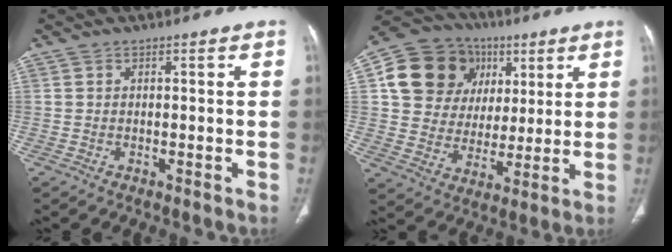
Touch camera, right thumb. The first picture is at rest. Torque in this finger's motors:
{"motor_torque": [-0.50, 0.53, 0.22, 0.12, 0.15]}